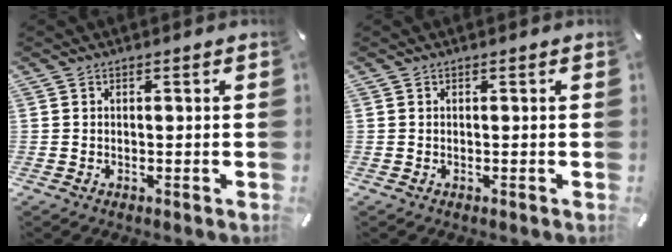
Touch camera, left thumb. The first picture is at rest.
{"total": 0.0}